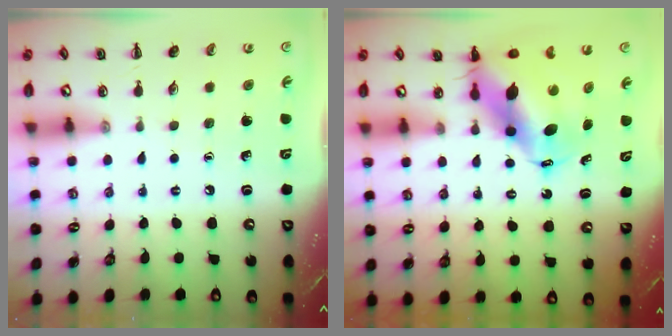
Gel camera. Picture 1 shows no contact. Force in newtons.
{"total": 10.5, "press": 10.2, "slide": 2.5}